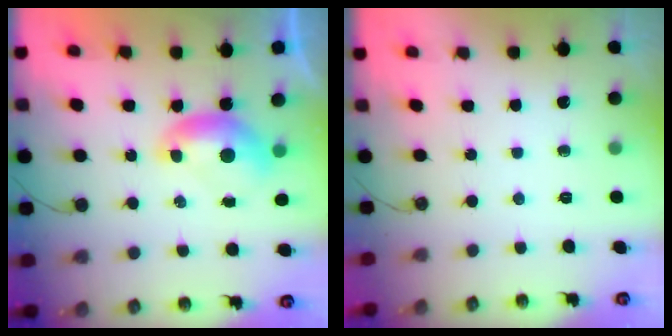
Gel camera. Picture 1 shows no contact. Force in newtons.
{"total": 0.0}